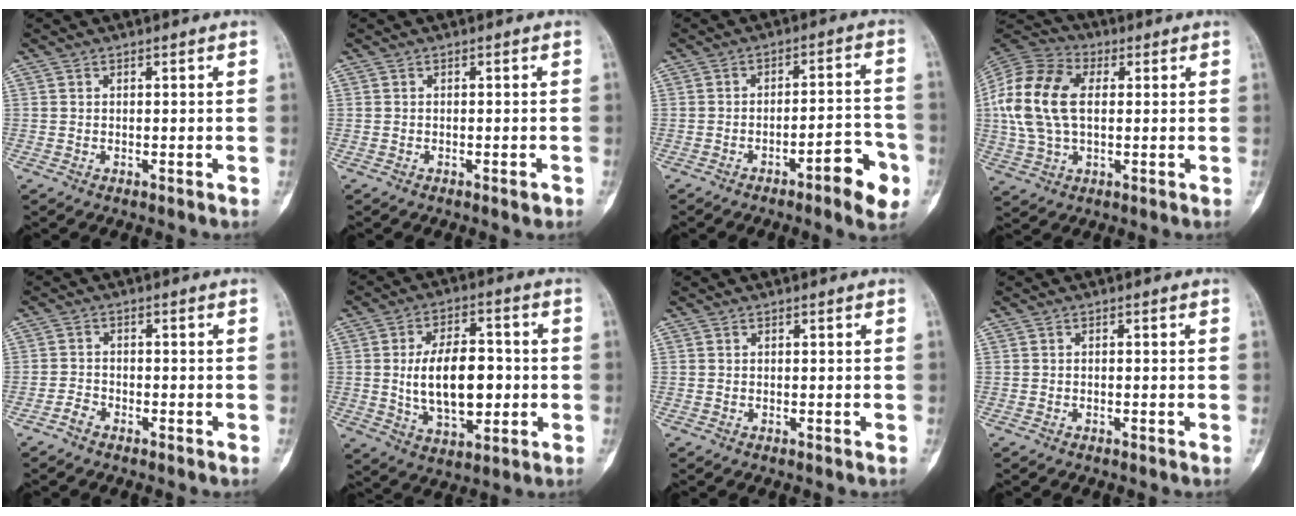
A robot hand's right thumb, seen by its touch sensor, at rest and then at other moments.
{"total": 1.1, "force": [-0.6, 0.3, 0.8], "torque": [-0.014, -0.001, -0.008]}
{"total": 9.2, "force": [-4.6, 2.4, 7.5], "torque": [-0.094, 0.033, -0.062]}
{"total": 17.4, "force": [1.8, 10.7, 13.6], "torque": [-0.293, 0.020, 0.032]}
{"total": 2.1, "force": [-1.7, 1.0, 0.7], "torque": [-0.017, 0.008, -0.034]}
{"total": 14.6, "force": [-0.4, 8.3, 12.0], "torque": [-0.176, 0.007, 0.003]}
{"total": 0.0}
{"total": 0.0}